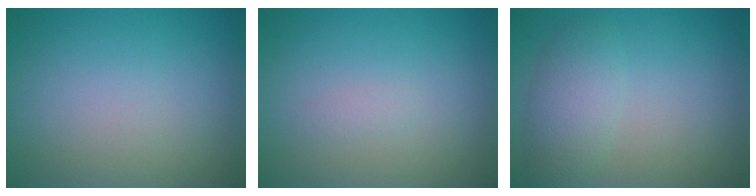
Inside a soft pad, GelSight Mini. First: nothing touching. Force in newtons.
{"total": 0.6, "press": 0.6, "slide": 0.0}
{"total": 2.6, "press": 2.6, "slide": 0.2}